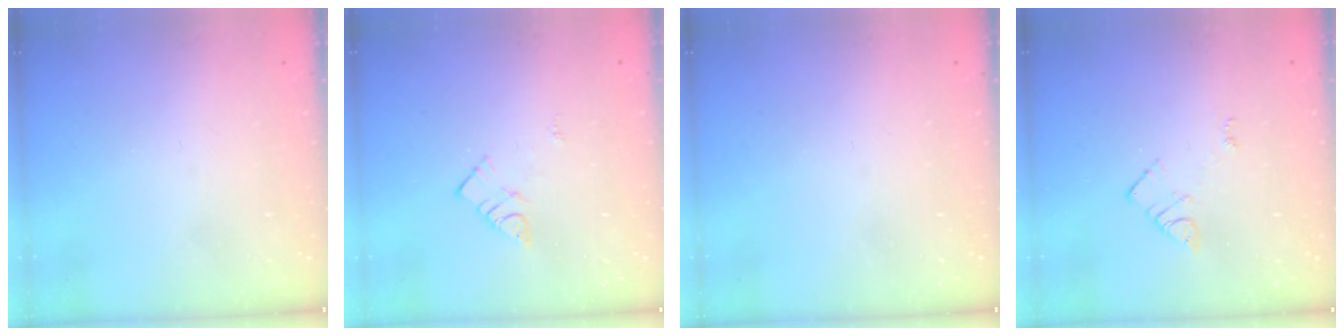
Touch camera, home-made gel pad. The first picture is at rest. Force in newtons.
{"total": 6.9, "press": 6.9, "slide": 0.2}
{"total": 0.0}
{"total": 4.5, "press": 4.4, "slide": 0.6}